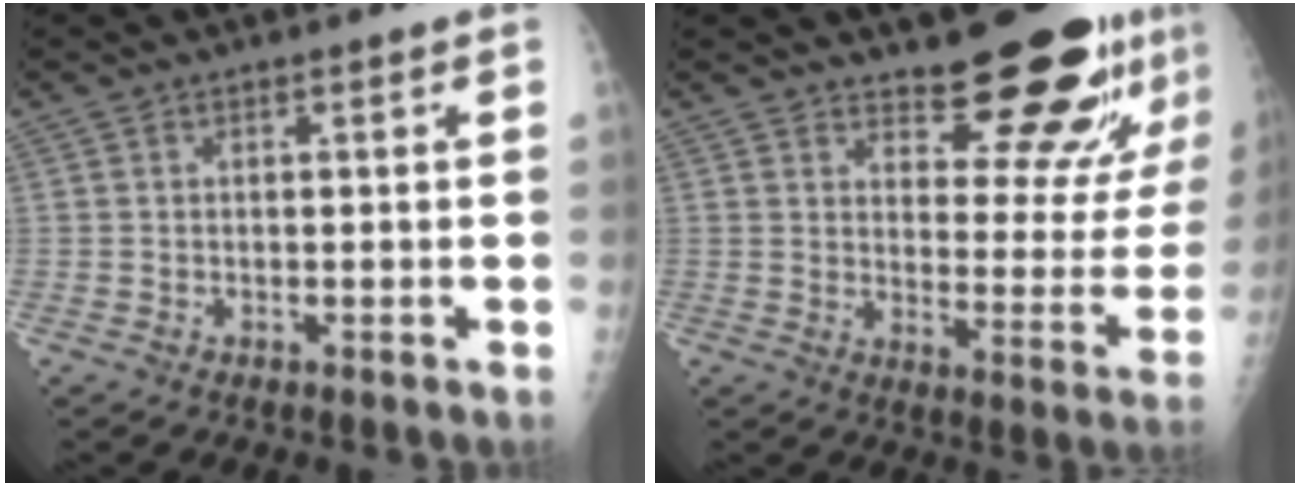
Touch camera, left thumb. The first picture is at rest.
{"total": 15.7, "force": [12.7, 4.6, 8.1], "torque": [-0.067, -0.114, 0.169]}